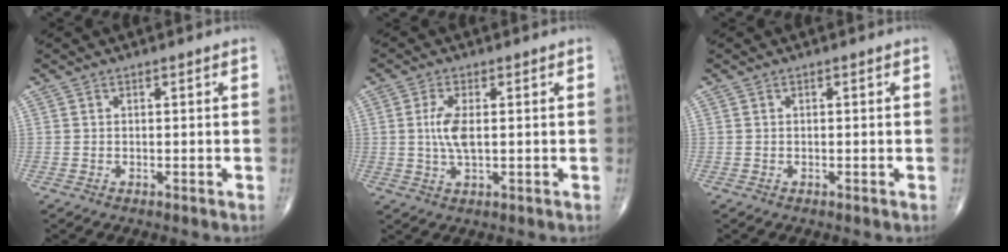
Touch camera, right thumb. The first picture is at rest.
{"total": 5.2, "force": [0.4, 1.9, 4.8], "torque": [-0.105, -0.004, 0.007]}
{"total": 0.0}